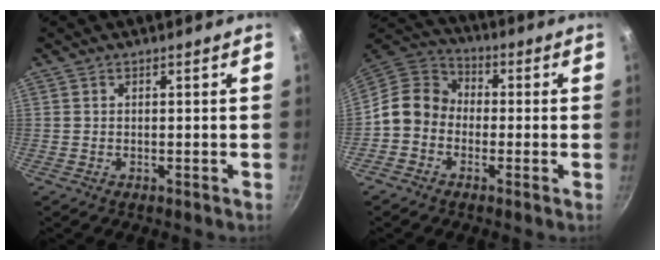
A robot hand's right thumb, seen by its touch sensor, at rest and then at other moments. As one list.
[{"total": 9.6, "force": [-2.0, 8.2, 4.7], "torque": [-0.056, 0.038, -0.065]}]